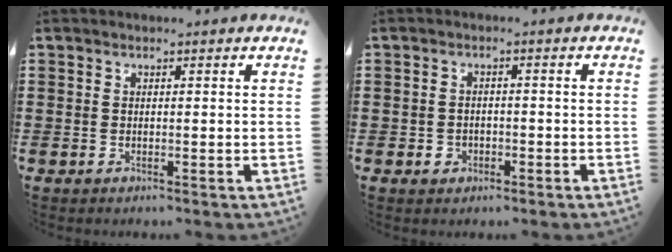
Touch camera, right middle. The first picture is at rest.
{"total": 1.6, "force": [-0.8, 1.3, 0.5], "torque": [-0.013, 0.001, -0.019]}